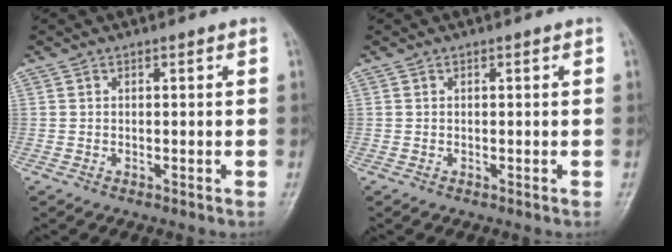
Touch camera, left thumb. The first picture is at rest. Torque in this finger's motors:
{"motor_torque": [-0.03, 0.03, -0.06, -0.04, 0.00]}